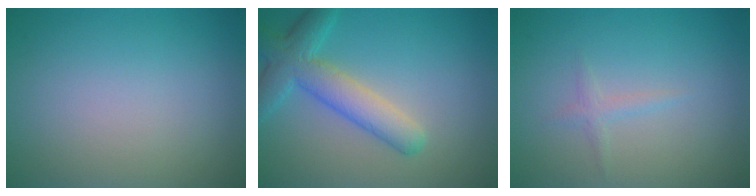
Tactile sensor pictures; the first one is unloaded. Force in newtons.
{"total": 5.1, "press": 5.1, "slide": 0.2}
{"total": 1.0, "press": 1.0, "slide": 0.1}